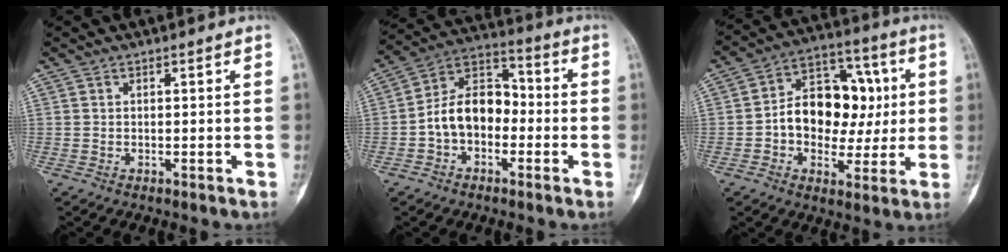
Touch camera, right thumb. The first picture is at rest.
{"total": 11.9, "force": [-2.3, 8.4, 8.2], "torque": [-0.119, 0.048, -0.054]}
{"total": 16.4, "force": [0.5, 11.8, 11.4], "torque": [-0.126, 0.033, 0.006]}